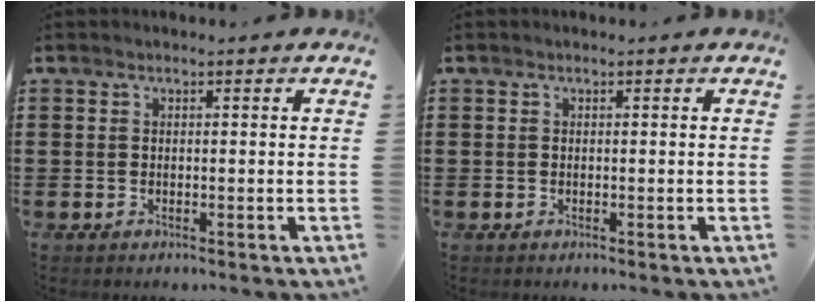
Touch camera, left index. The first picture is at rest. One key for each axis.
{"total": 0.0}